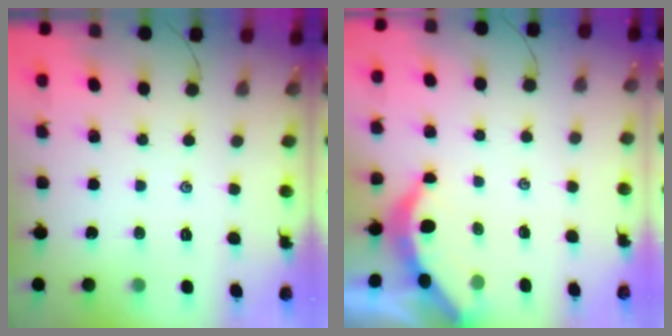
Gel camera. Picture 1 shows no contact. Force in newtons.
{"total": 3.8, "press": 3.8, "slide": 0.4}